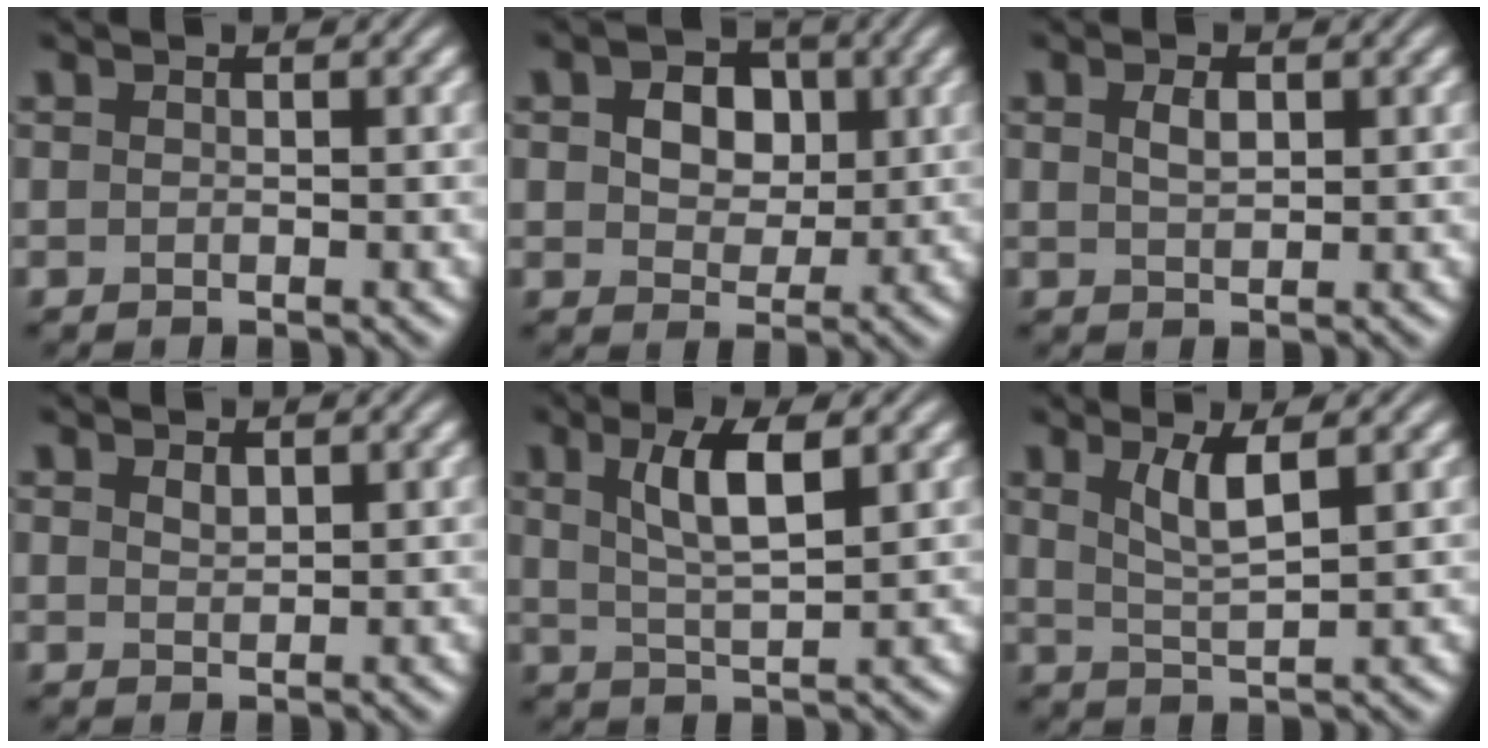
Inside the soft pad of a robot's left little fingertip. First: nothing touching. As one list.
[{"total": 5.7, "force": [1.6, 4.1, 3.6], "torque": [-0.062, 0.009, 0.004]}, {"total": 1.6, "force": [0.6, 0.8, 1.2], "torque": [-0.026, 0.001, 0.014]}, {"total": 1.0, "force": [0.7, 0.5, 0.5], "torque": [-0.013, 0.000, 0.014]}, {"total": 4.8, "force": [1.8, 1.4, 4.3], "torque": [-0.083, -0.001, 0.034]}, {"total": 3.0, "force": [1.4, 0.6, 2.6], "torque": [-0.052, -0.005, 0.030]}]